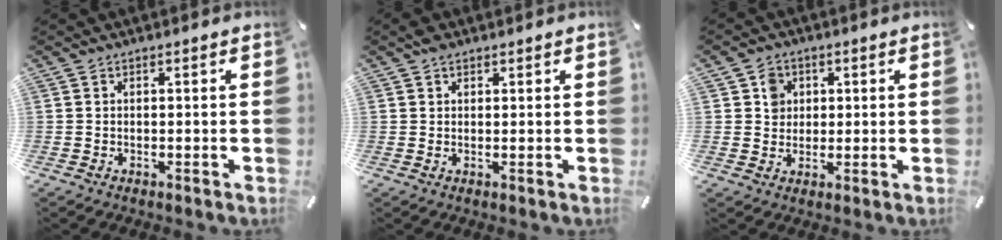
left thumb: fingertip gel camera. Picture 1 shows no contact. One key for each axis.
{"total": 1.8, "fx": 1.2, "fy": 1.2, "fz": 0.8, "tx": -0.010, "ty": 0.000, "tz": 0.019}
{"total": 4.7, "fx": 1.3, "fy": 4.4, "fz": 0.9, "tx": -0.007, "ty": 0.000, "tz": 0.020}